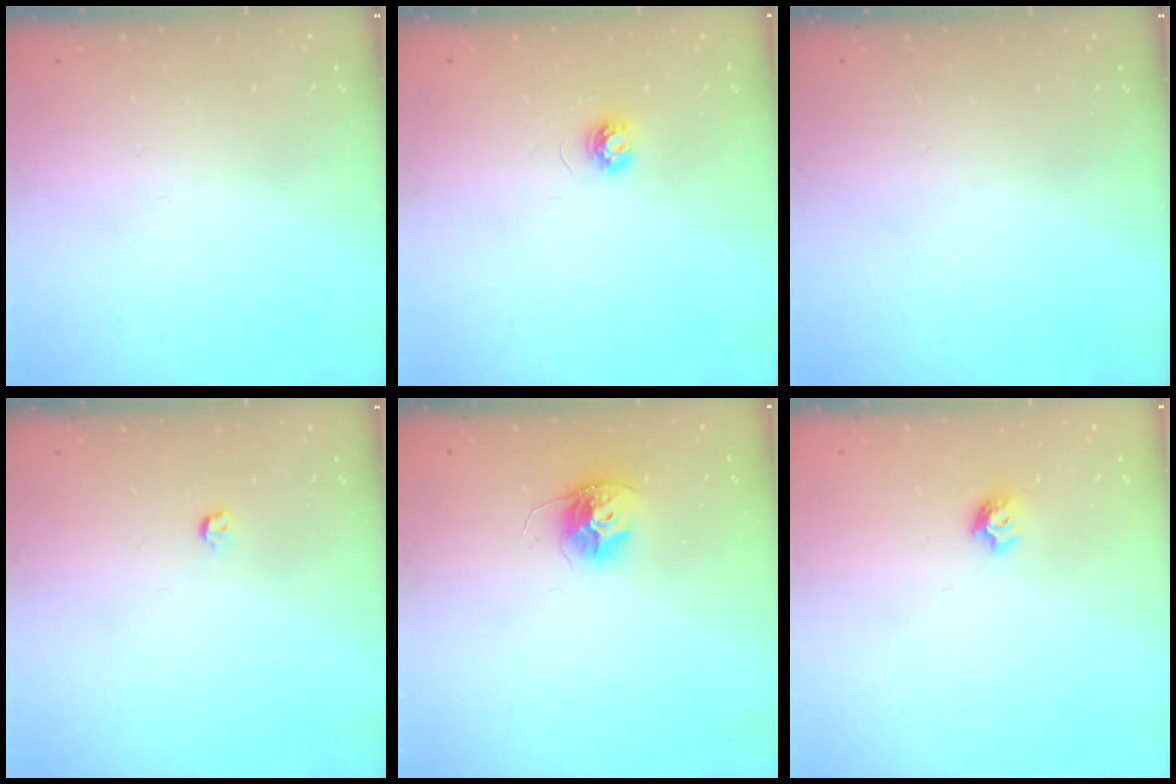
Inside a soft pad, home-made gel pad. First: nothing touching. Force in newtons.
{"total": 3.7, "press": 3.7, "slide": 0.3}
{"total": 0.0}
{"total": 3.2, "press": 3.2, "slide": 0.4}
{"total": 10.7, "press": 10.7, "slide": 0.7}
{"total": 5.1, "press": 5.1, "slide": 0.6}